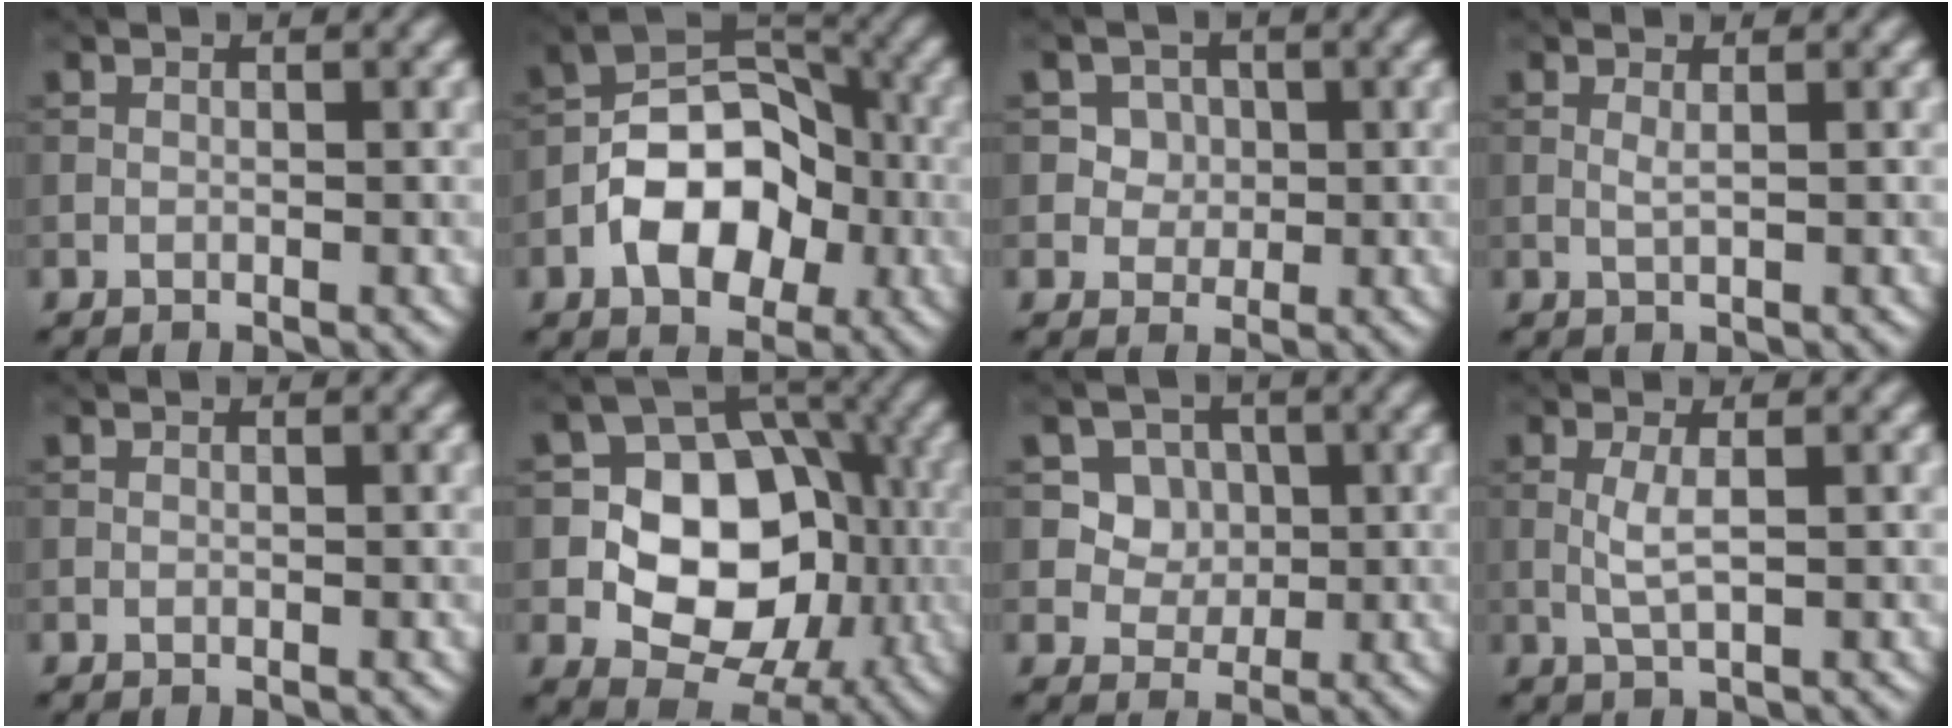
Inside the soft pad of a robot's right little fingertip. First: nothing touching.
{"total": 8.3, "force": [-3.1, 5.1, 5.8], "torque": [-0.092, 0.011, -0.063]}
{"total": 4.2, "force": [1.5, 3.5, 1.7], "torque": [-0.041, -0.005, 0.027]}
{"total": 0.7, "force": [0.1, 0.0, 0.7], "torque": [-0.018, 0.000, 0.001]}
{"total": 0.0}
{"total": 10.6, "force": [-1.8, 7.8, 7.0], "torque": [-0.096, 0.011, -0.044]}
{"total": 5.0, "force": [1.6, 4.3, 2.0], "torque": [-0.045, -0.011, 0.039]}
{"total": 1.9, "force": [-0.2, 0.2, 1.8], "torque": [-0.048, 0.002, -0.006]}